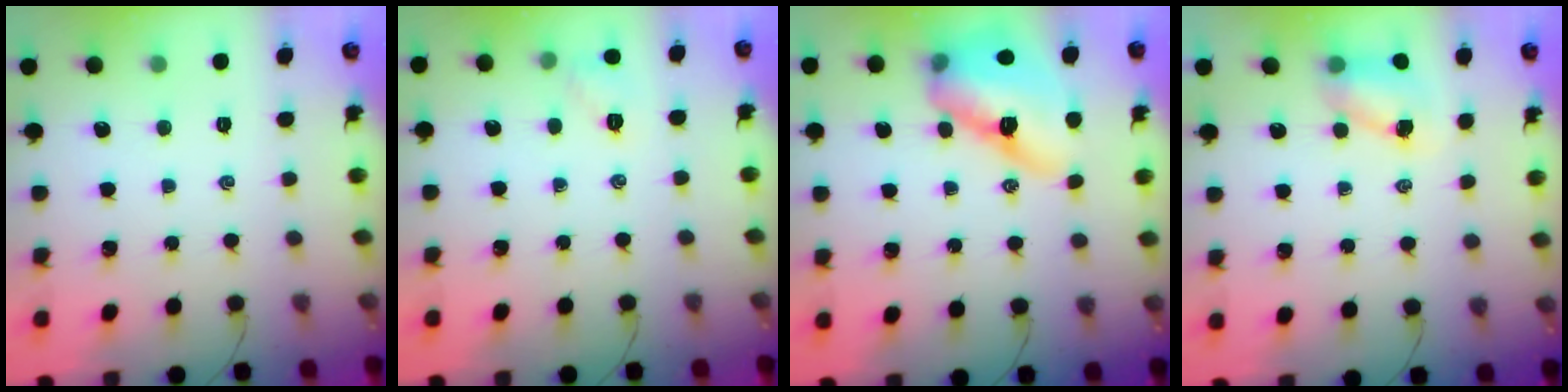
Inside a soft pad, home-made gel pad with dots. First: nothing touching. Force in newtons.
{"total": 5.9, "press": 5.7, "slide": 1.3}
{"total": 15.6, "press": 14.9, "slide": 4.4}
{"total": 5.5, "press": 5.5, "slide": 0.5}